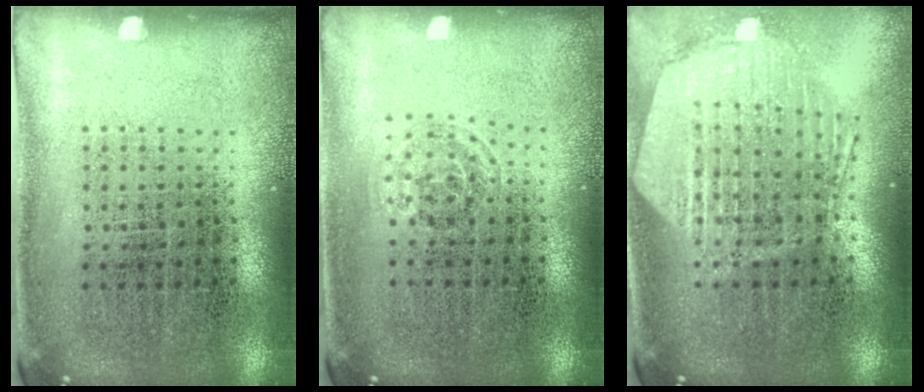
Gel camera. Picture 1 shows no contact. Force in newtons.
{"total": 0.8, "press": 0.5, "slide": 0.6}
{"total": 1.4, "press": 1.4, "slide": 0.4}